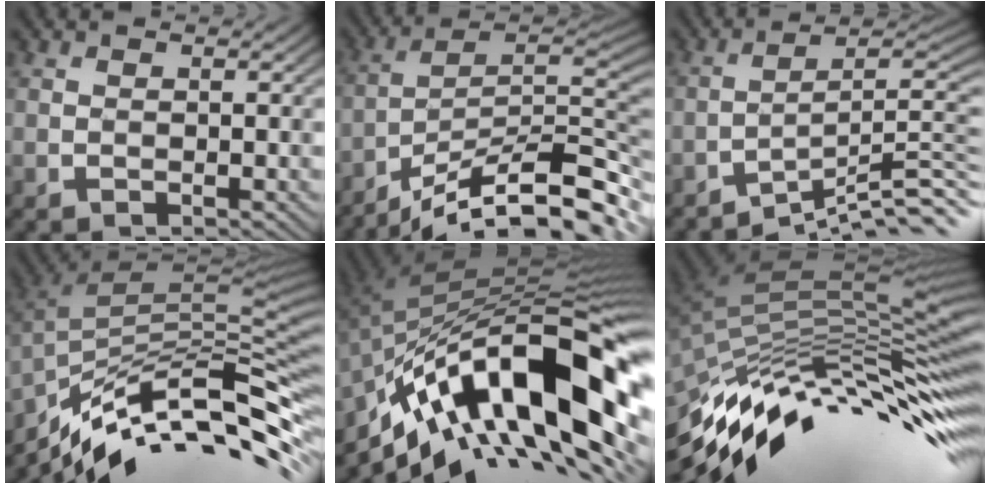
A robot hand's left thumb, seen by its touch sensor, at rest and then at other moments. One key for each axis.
{"total": 14.0, "fx": -9.6, "fy": 3.4, "fz": 9.6, "tx": -0.172, "ty": 0.006, "tz": -0.156}
{"total": 9.6, "fx": -5.7, "fy": 1.9, "fz": 7.6, "tx": -0.111, "ty": 0.003, "tz": -0.087}
{"total": 12.8, "fx": -7.5, "fy": 3.3, "fz": 9.8, "tx": -0.208, "ty": 0.010, "tz": -0.132}
{"total": 18.2, "fx": -5.5, "fy": 7.1, "fz": 15.8, "tx": -0.287, "ty": 0.002, "tz": -0.111}
{"total": 15.3, "fx": -7.3, "fy": 4.4, "fz": 12.7, "tx": -0.255, "ty": 0.011, "tz": -0.136}